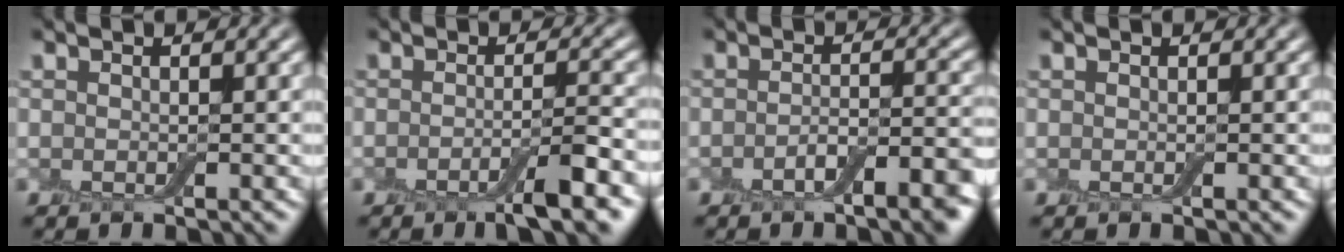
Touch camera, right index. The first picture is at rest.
{"total": 3.9, "force": [-2.2, 0.5, 3.2], "torque": [-0.050, -0.001, -0.038]}
{"total": 4.6, "force": [-2.7, 1.4, 3.4], "torque": [-0.052, -0.002, -0.038]}
{"total": 0.0}